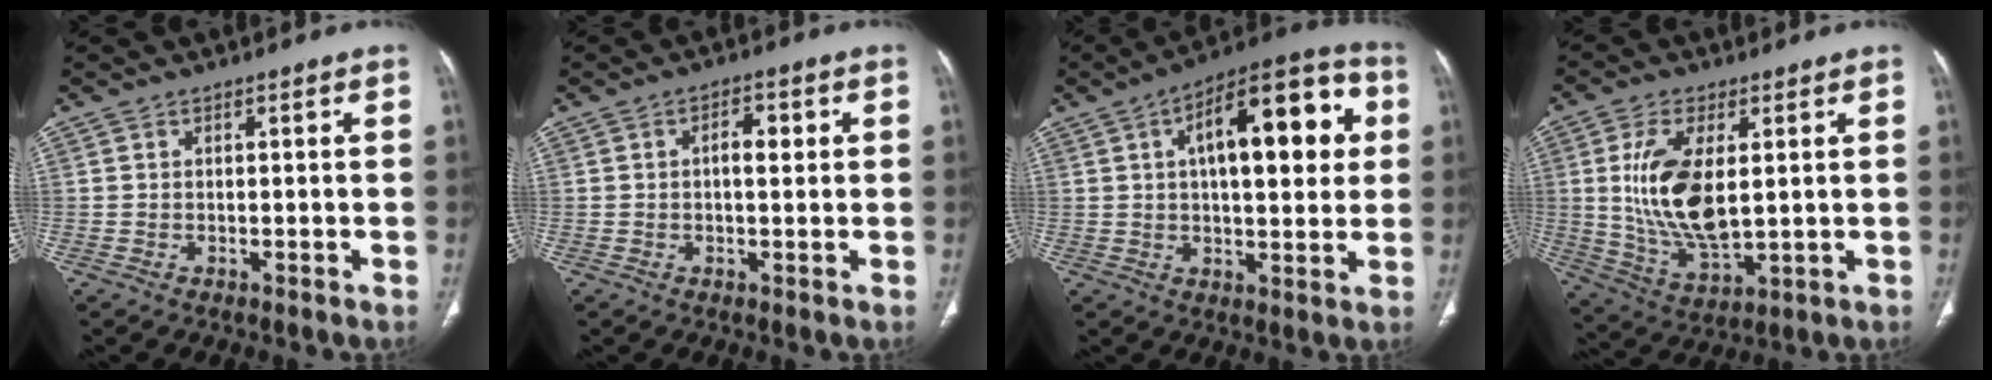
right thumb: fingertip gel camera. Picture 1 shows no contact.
{"total": 3.6, "force": [0.5, 1.7, 3.1], "torque": [-0.042, 0.006, 0.006]}
{"total": 20.1, "force": [4.8, 8.5, 17.6], "torque": [-0.217, 0.022, 0.059]}
{"total": 14.3, "force": [2.0, 6.8, 12.5], "torque": [-0.245, -0.021, 0.049]}